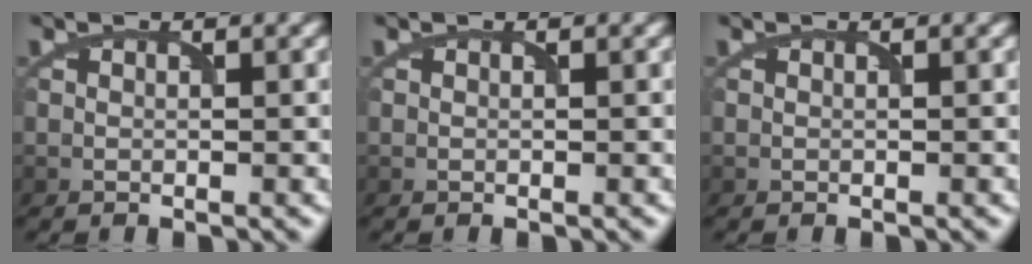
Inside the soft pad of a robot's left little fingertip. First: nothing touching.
{"total": 0.0}
{"total": 0.0}